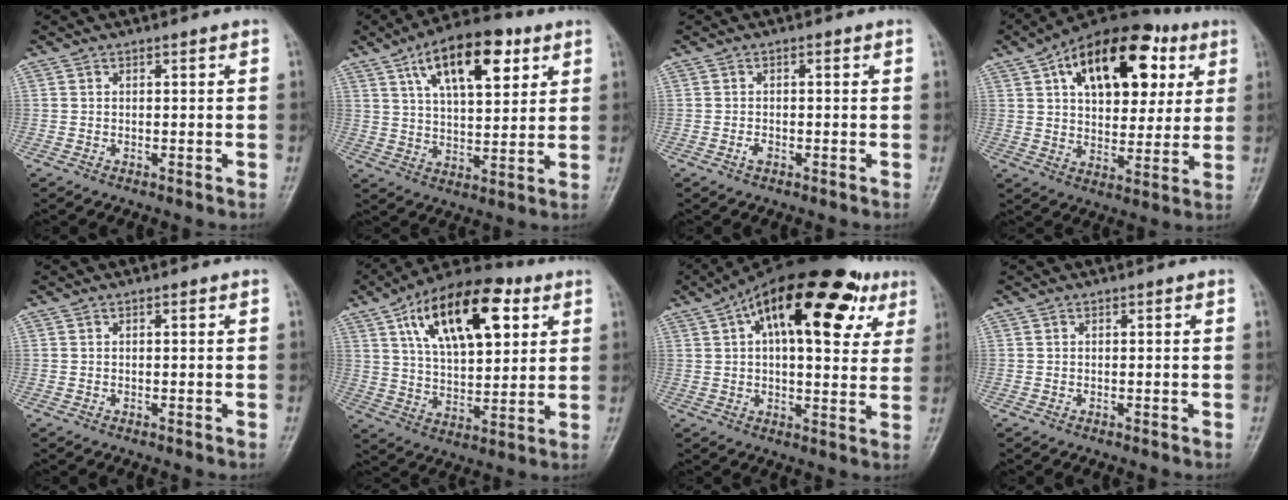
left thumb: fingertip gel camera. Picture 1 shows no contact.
{"total": 16.0, "force": [7.4, 7.2, 12.2], "torque": [-0.166, -0.016, 0.120]}
{"total": 1.4, "force": [-0.6, 0.8, 1.0], "torque": [-0.014, 0.002, -0.012]}
{"total": 22.2, "force": [8.5, 12.6, 16.1], "torque": [-0.203, 0.000, 0.128]}
{"total": 0.0}
{"total": 20.5, "force": [8.4, 9.9, 15.8], "torque": [-0.224, -0.014, 0.138]}
{"total": 24.0, "force": [10.2, 10.9, 18.8], "torque": [-0.260, 0.021, 0.146]}
{"total": 0.0}